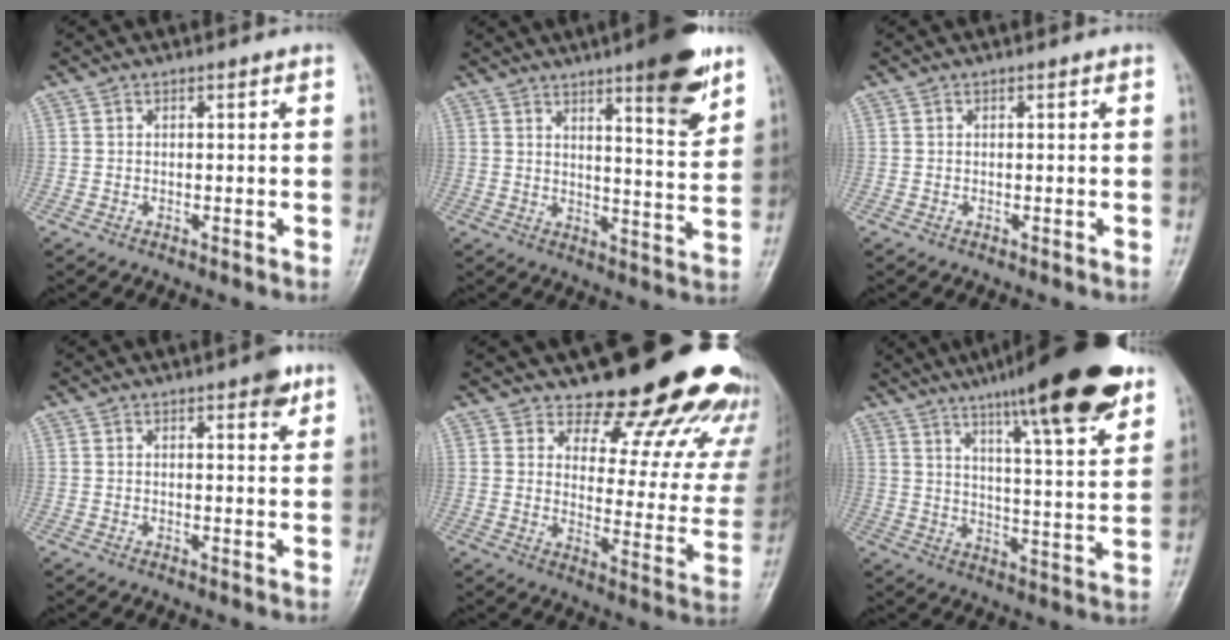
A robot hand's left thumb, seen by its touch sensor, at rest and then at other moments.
{"total": 12.7, "force": [7.7, 2.5, 9.8], "torque": [-0.114, -0.046, 0.107]}
{"total": 0.0}
{"total": 3.6, "force": [2.1, 1.1, 2.6], "torque": [-0.026, -0.009, 0.023]}
{"total": 22.6, "force": [19.3, 7.8, 8.8], "torque": [-0.063, -0.149, 0.236]}
{"total": 22.1, "force": [15.2, 3.2, 15.7], "torque": [-0.213, -0.056, 0.224]}